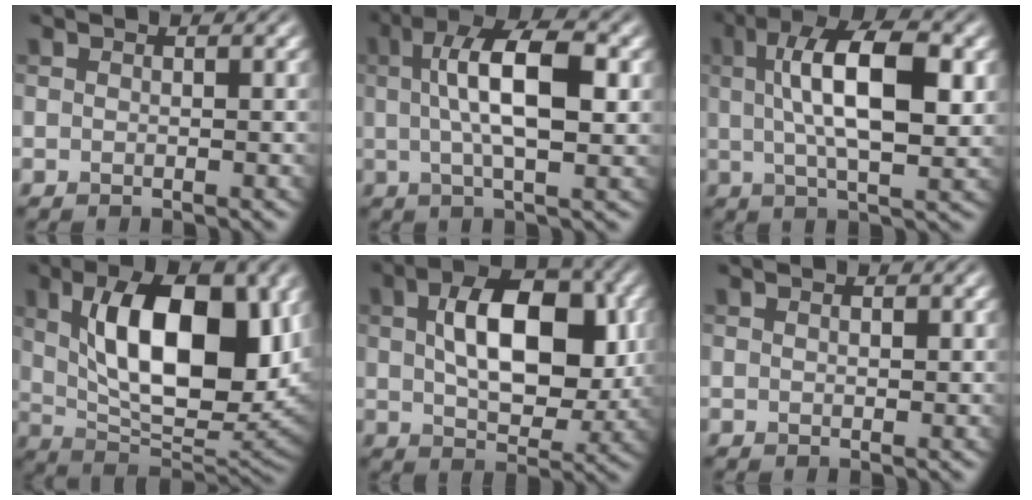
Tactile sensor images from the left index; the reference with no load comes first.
{"total": 8.3, "force": [1.4, 2.7, 7.7], "torque": [-0.126, 0.015, 0.016]}
{"total": 9.9, "force": [2.0, 3.6, 9.0], "torque": [-0.148, 0.008, 0.028]}
{"total": 13.2, "force": [3.1, 6.2, 11.3], "torque": [-0.168, -0.003, 0.053]}
{"total": 9.7, "force": [1.7, 5.5, 7.8], "torque": [-0.128, 0.006, 0.028]}
{"total": 0.7, "force": [0.3, 0.4, 0.6], "torque": [-0.008, 0.001, 0.005]}